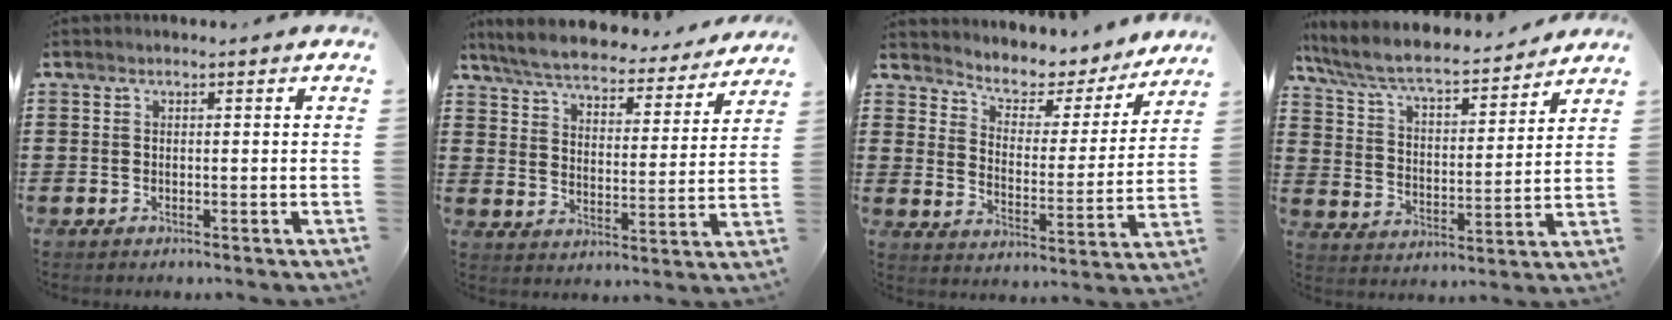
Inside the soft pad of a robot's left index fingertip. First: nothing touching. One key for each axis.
{"total": 5.8, "fx": 5.5, "fy": 0.6, "fz": 1.4, "tx": -0.056, "ty": -0.038, "tz": 0.094}
{"total": 4.2, "fx": 3.6, "fy": 1.9, "fz": 0.8, "tx": -0.034, "ty": -0.034, "tz": 0.052}
{"total": 7.0, "fx": 6.2, "fy": 1.0, "fz": 3.0, "tx": -0.086, "ty": -0.039, "tz": 0.102}